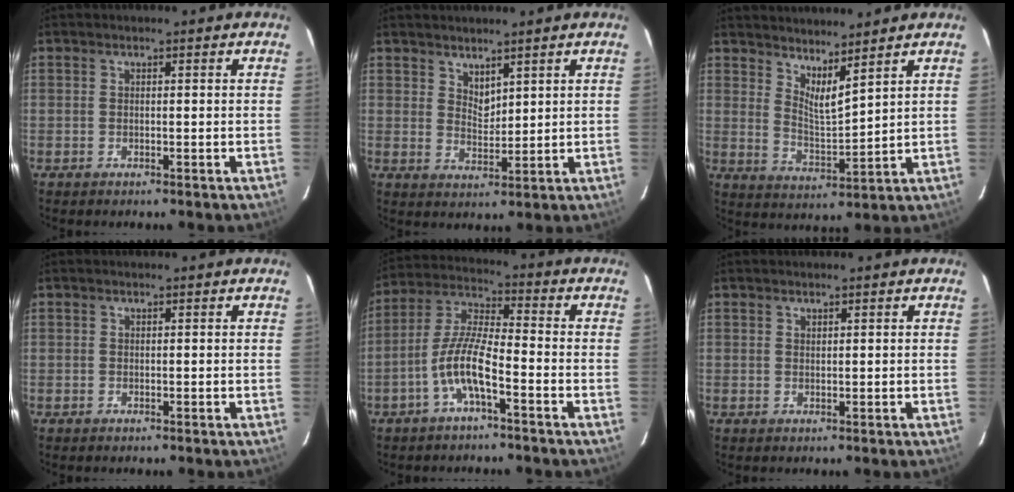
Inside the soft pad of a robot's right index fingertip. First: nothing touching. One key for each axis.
{"total": 3.5, "fx": 2.9, "fy": 1.4, "fz": 1.3, "tx": -0.018, "ty": -0.003, "tz": 0.054}
{"total": 6.9, "fx": 5.7, "fy": 0.9, "fz": 3.8, "tx": -0.058, "ty": -0.014, "tz": 0.099}
{"total": 0.0}
{"total": 8.7, "fx": -4.1, "fy": 1.6, "fz": 7.5, "tx": -0.166, "ty": 0.010, "tz": -0.082}
{"total": 0.6, "fx": 0.5, "fy": 0.2, "fz": 0.1, "tx": -0.001, "ty": 0.001, "tz": 0.011}